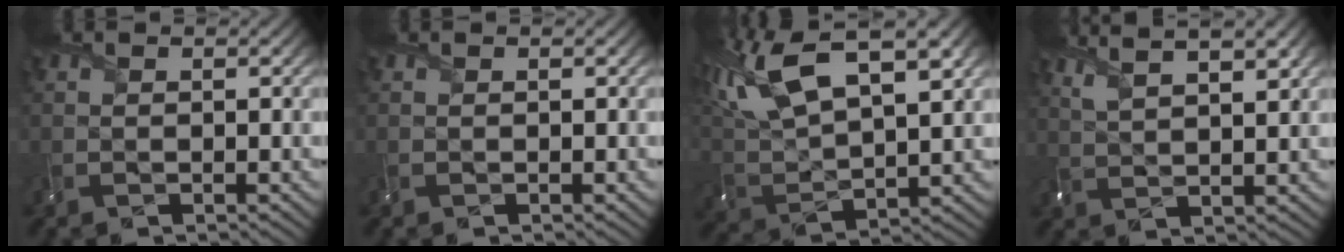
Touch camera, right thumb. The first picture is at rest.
{"total": 0.0}
{"total": 14.7, "force": [8.0, 5.9, 10.8], "torque": [-0.253, 0.023, 0.146]}
{"total": 7.8, "force": [5.3, 2.1, 5.3], "torque": [-0.091, 0.023, 0.077]}